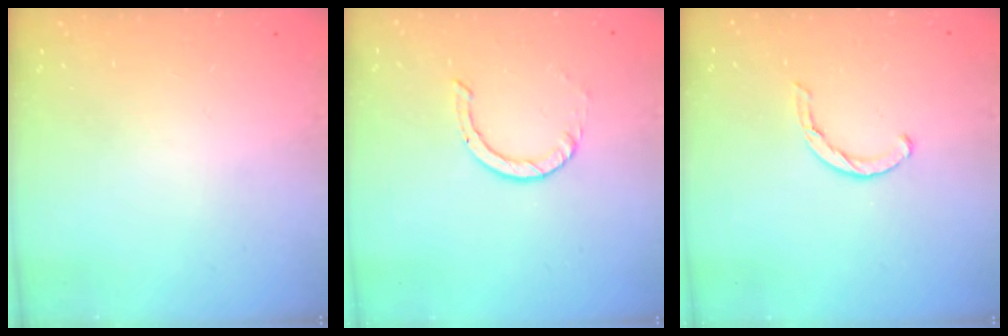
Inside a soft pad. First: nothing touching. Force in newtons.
{"total": 2.2, "press": 2.2, "slide": 0.2}
{"total": 3.5, "press": 3.5, "slide": 0.5}